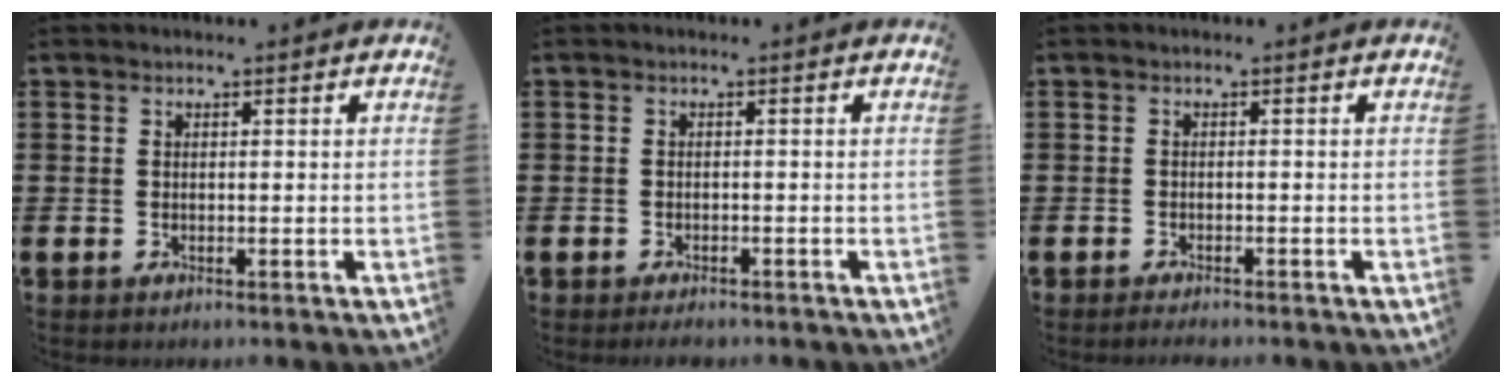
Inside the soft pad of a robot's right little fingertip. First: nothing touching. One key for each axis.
{"total": 0.8, "fx": -0.7, "fy": 0.2, "fz": 0.3, "tx": -0.008, "ty": -0.002, "tz": -0.015}
{"total": 0.8, "fx": -0.8, "fy": 0.0, "fz": 0.3, "tx": -0.007, "ty": -0.002, "tz": -0.016}